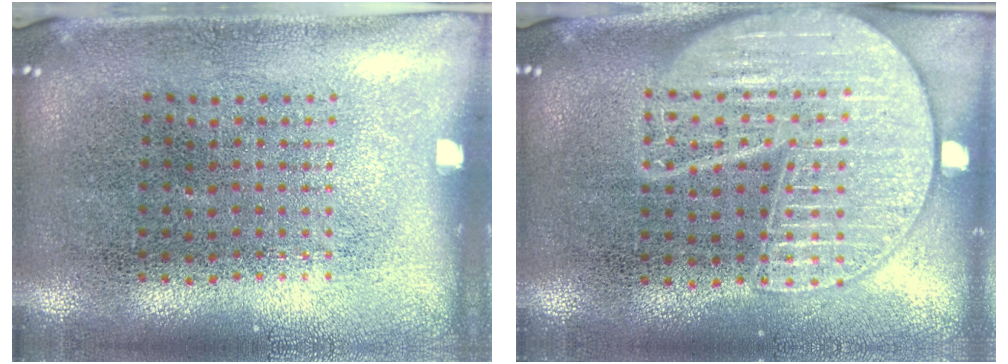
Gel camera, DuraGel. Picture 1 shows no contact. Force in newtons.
{"total": 2.5, "press": 2.5, "slide": 0.2}